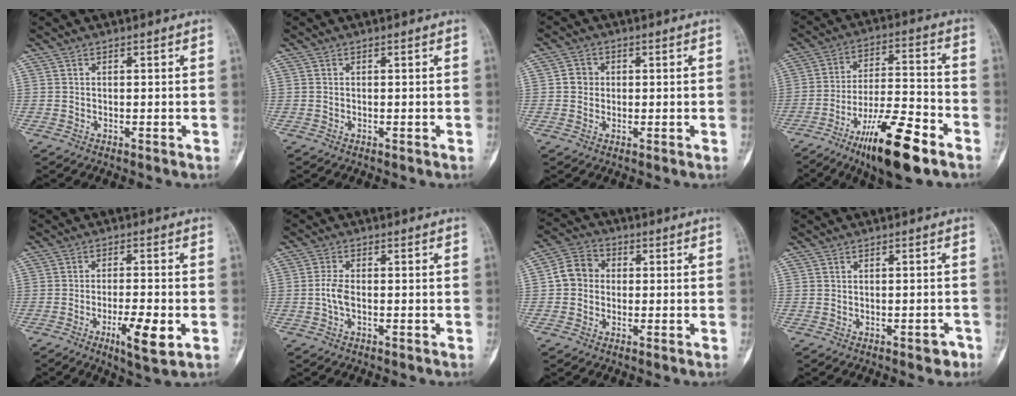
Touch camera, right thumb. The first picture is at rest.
{"total": 0.0}
{"total": 3.0, "force": [0.3, 2.9, 1.0], "torque": [0.003, 0.005, 0.001]}
{"total": 17.2, "force": [-10.2, 4.2, 13.2], "torque": [-0.225, 0.058, -0.173]}
{"total": 7.9, "force": [-2.8, 1.7, 7.2], "torque": [-0.123, -0.002, -0.043]}
{"total": 3.2, "force": [-0.6, 1.5, 2.8], "torque": [-0.063, 0.007, -0.016]}
{"total": 6.5, "force": [0.0, 5.8, 3.1], "torque": [-0.040, 0.019, -0.014]}
{"total": 2.4, "force": [-1.4, 1.1, 1.5], "torque": [-0.008, 0.011, -0.015]}